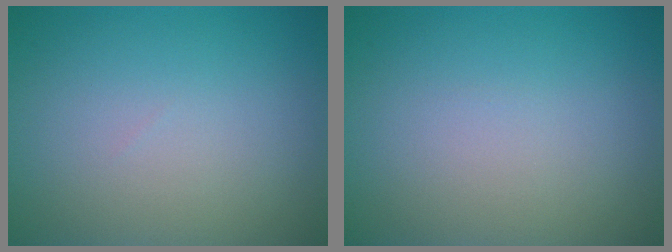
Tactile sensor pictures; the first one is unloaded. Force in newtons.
{"total": 0.0}